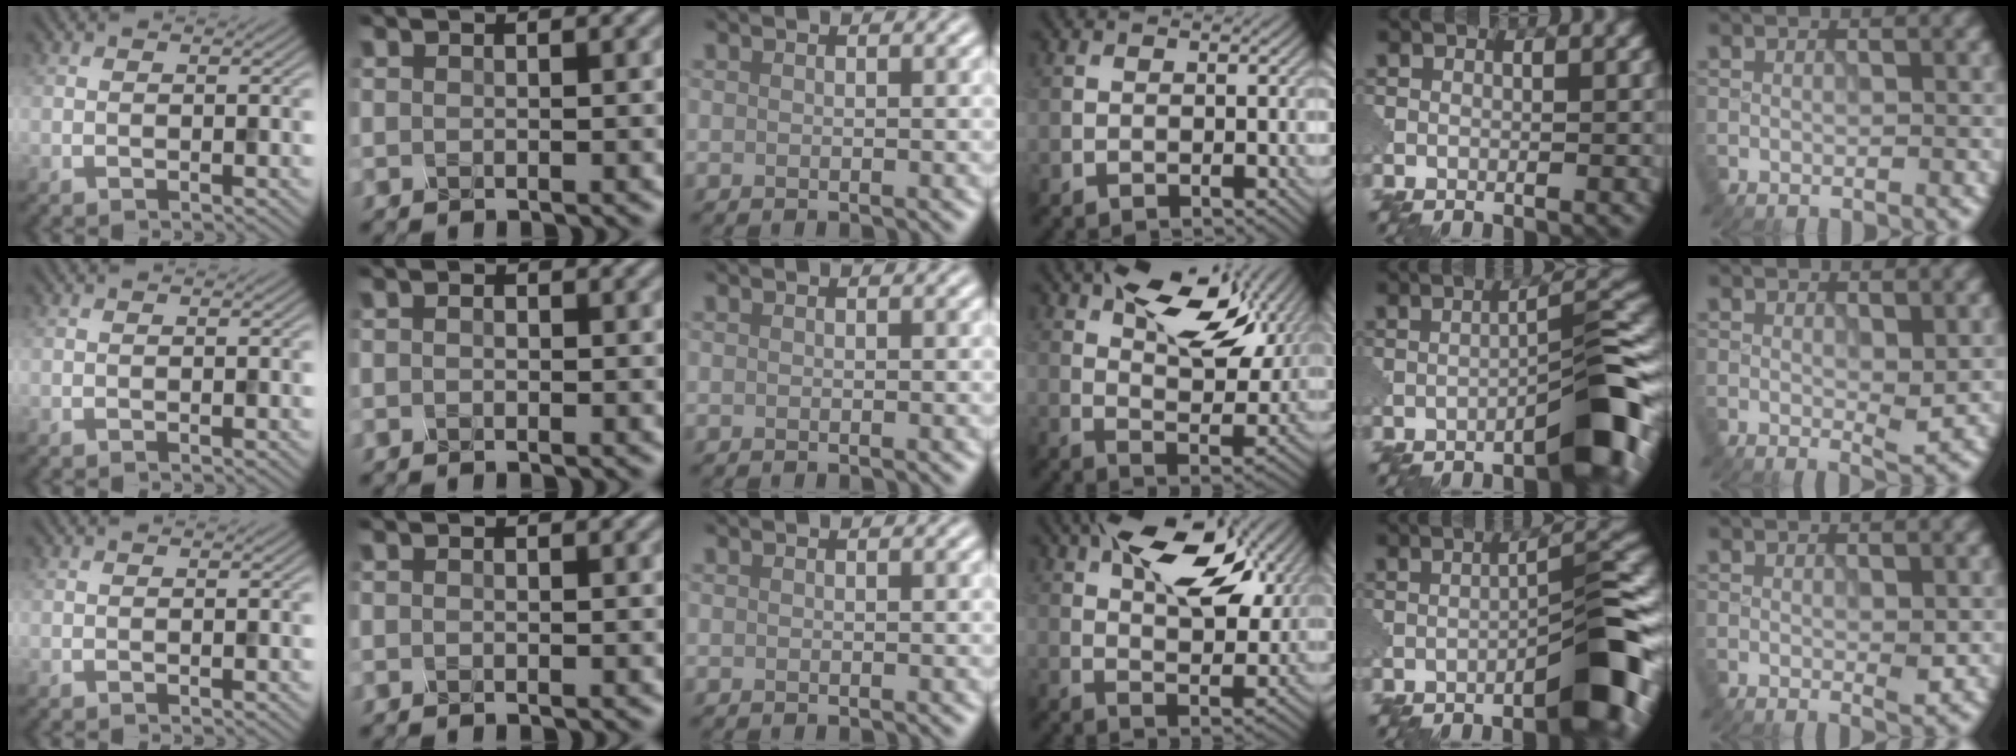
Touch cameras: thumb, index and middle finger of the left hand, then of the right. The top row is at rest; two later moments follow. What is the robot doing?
{"motion": "press", "object": "mechanical pencil"}